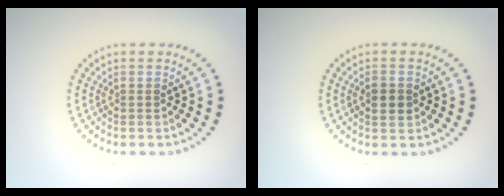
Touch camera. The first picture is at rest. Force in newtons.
{"total": 2.3, "press": 2.3, "slide": 0.0}